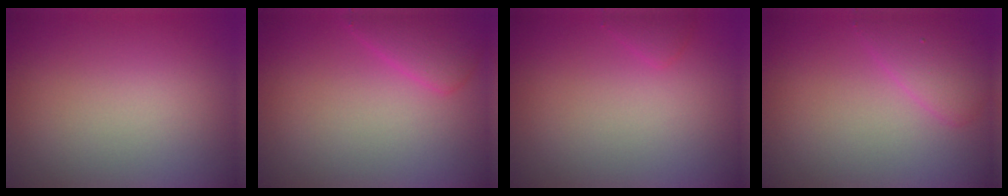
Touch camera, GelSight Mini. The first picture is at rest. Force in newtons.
{"total": 2.8, "press": 2.8, "slide": 0.2}
{"total": 0.9, "press": 0.9, "slide": 0.1}
{"total": 2.7, "press": 2.7, "slide": 0.2}